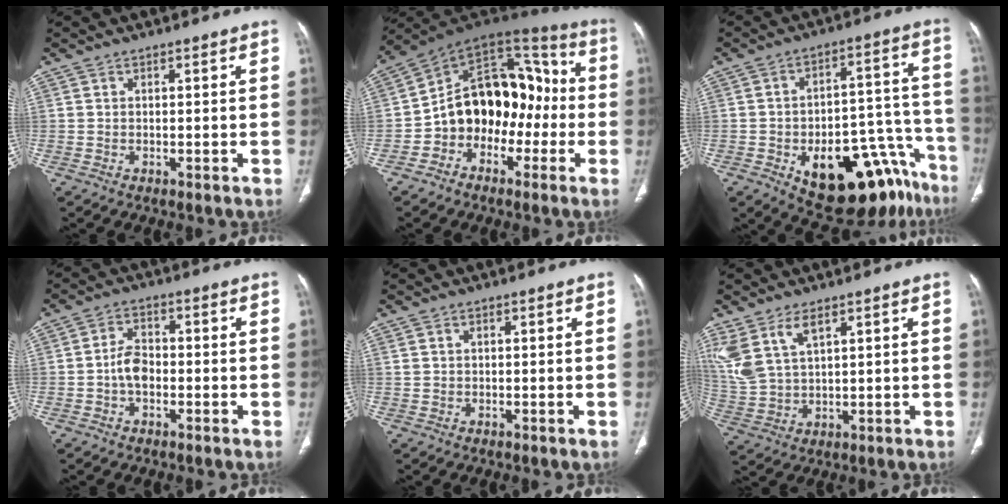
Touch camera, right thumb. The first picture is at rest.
{"total": 18.3, "force": [-3.7, 13.2, 12.2], "torque": [-0.133, 0.076, -0.064]}
{"total": 22.7, "force": [-12.2, 11.2, 15.5], "torque": [-0.129, 0.095, -0.160]}
{"total": 4.5, "force": [-1.1, 3.0, 3.2], "torque": [-0.050, 0.017, -0.026]}
{"total": 1.0, "force": [0.5, 0.6, 0.6], "torque": [-0.014, 0.004, 0.013]}
{"total": 9.6, "force": [5.3, 4.5, 6.6], "torque": [-0.151, -0.011, 0.121]}